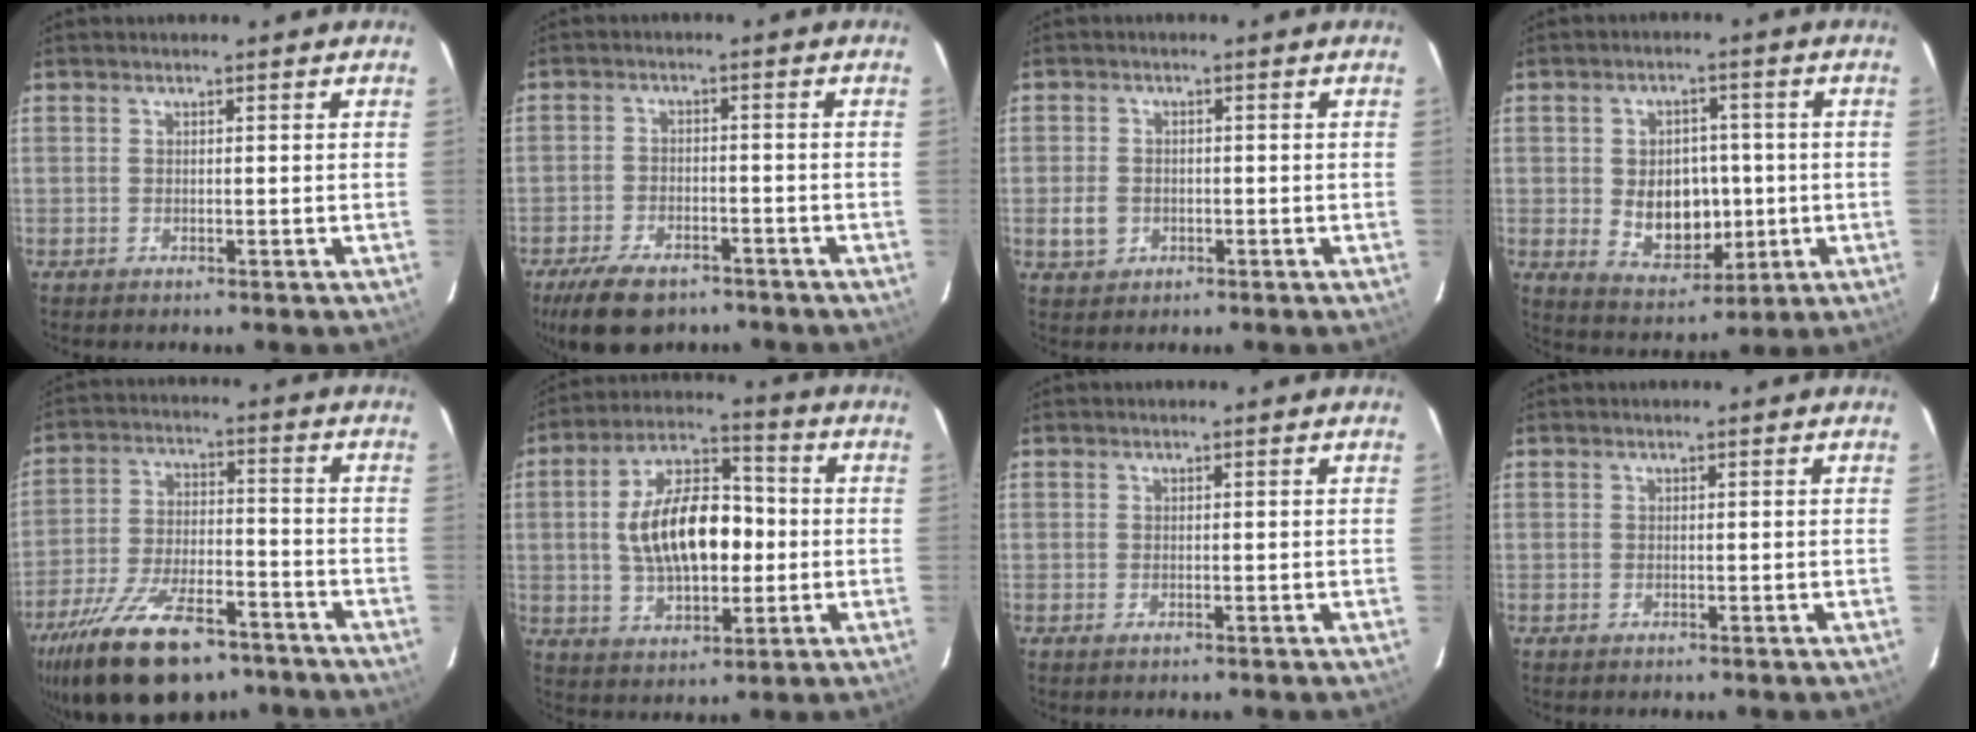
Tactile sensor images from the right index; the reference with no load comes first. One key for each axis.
{"total": 10.8, "fx": -7.9, "fy": 5.1, "fz": 5.5, "tx": -0.133, "ty": -0.009, "tz": -0.128}
{"total": 4.0, "fx": -1.0, "fy": 3.4, "fz": 1.8, "tx": -0.045, "ty": 0.004, "tz": -0.012}
{"total": 10.1, "fx": -0.8, "fy": 7.7, "fz": 6.6, "tx": -0.132, "ty": 0.002, "tz": 0.008}
{"total": 21.6, "fx": -15.3, "fy": 8.9, "fz": 12.3, "tx": -0.249, "ty": -0.027, "tz": -0.245}
{"total": 16.1, "fx": -0.2, "fy": 8.7, "fz": 13.5, "tx": -0.246, "ty": 0.021, "tz": 0.002}
{"total": 0.8, "fx": -0.3, "fy": 0.3, "fz": 0.6, "tx": -0.013, "ty": -0.003, "tz": -0.005}
{"total": 0.0}